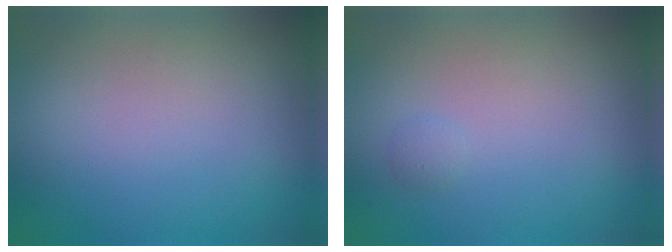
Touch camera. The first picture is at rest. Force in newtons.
{"total": 0.6, "press": 0.6, "slide": 0.0}